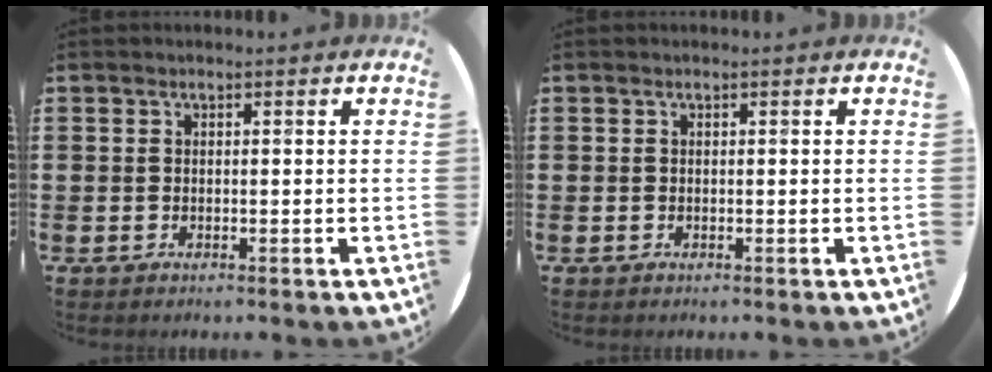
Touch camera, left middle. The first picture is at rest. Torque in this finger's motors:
{"motor_torque": [-0.13, -0.13, 0.05, -0.01]}